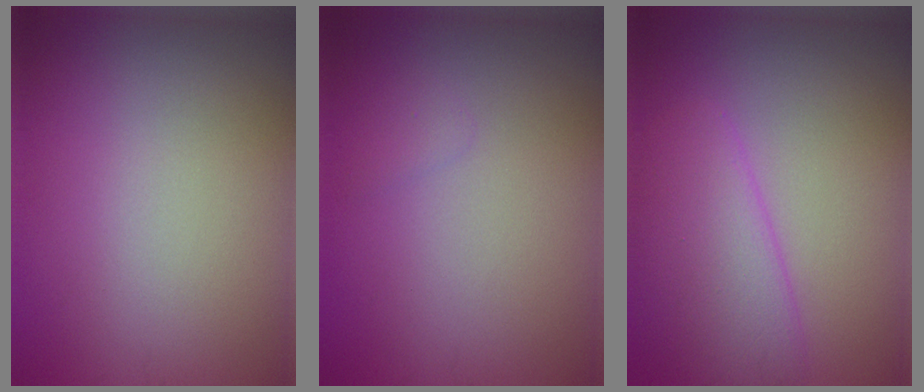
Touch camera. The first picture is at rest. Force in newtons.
{"total": 0.7, "press": 0.7, "slide": 0.0}
{"total": 4.8, "press": 4.8, "slide": 0.2}